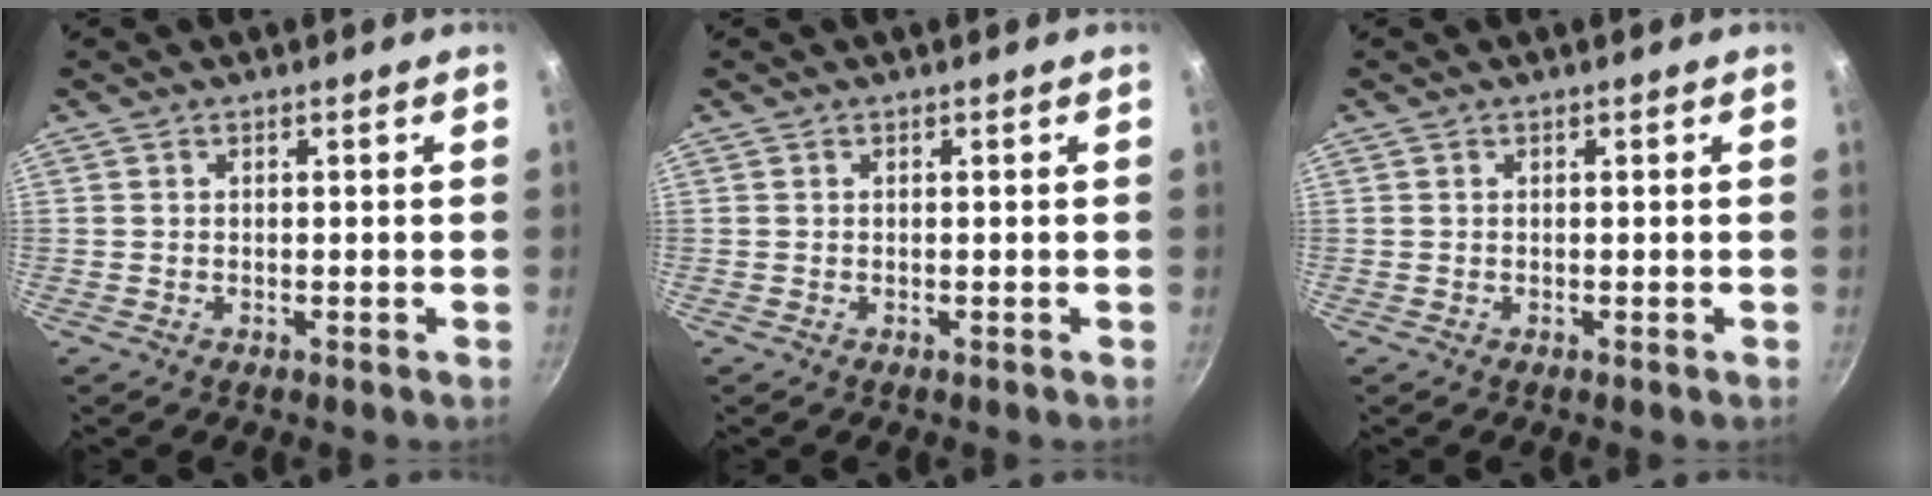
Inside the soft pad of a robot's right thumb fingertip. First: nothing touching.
{"total": 0.0}
{"total": 0.0}